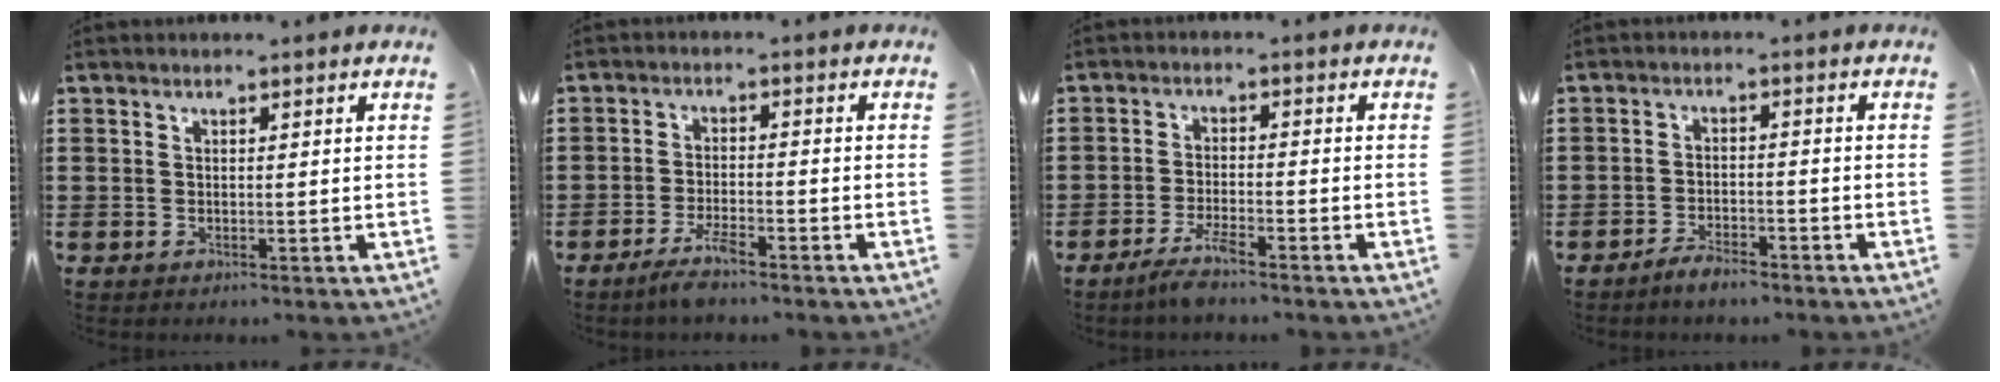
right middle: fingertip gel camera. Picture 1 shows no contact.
{"total": 3.7, "force": [-2.8, 0.4, 2.4], "torque": [-0.056, -0.002, -0.055]}
{"total": 3.6, "force": [-2.8, 0.1, 2.2], "torque": [-0.053, -0.006, -0.054]}
{"total": 3.0, "force": [-2.8, 0.6, 0.8], "torque": [-0.016, 0.008, -0.057]}